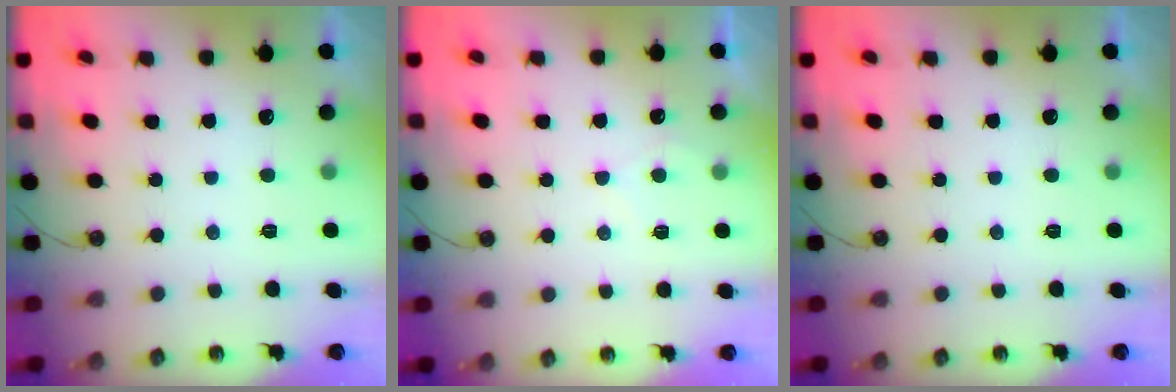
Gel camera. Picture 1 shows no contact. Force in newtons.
{"total": 4.8, "press": 4.8, "slide": 0.6}
{"total": 0.0}